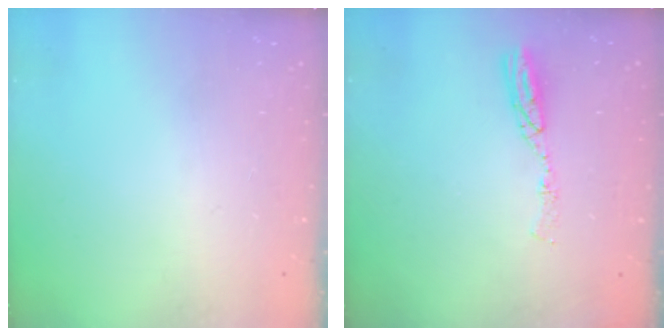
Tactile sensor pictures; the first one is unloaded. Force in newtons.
{"total": 5.4, "press": 5.4, "slide": 0.5}